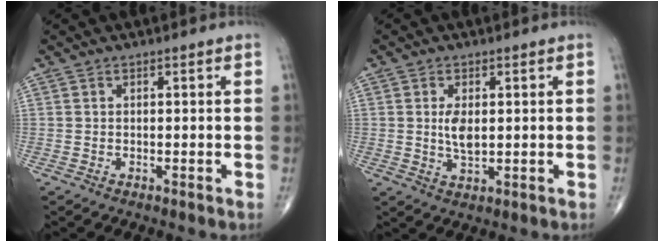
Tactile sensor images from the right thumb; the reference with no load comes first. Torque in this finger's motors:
{"motor_torque": [0.46, 1.17, 0.72, -0.28, 0.04]}